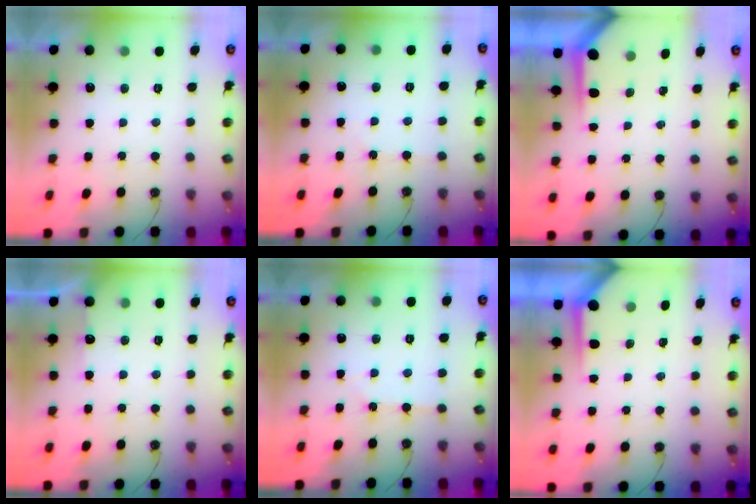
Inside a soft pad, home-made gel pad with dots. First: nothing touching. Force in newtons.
{"total": 1.8, "press": 1.8, "slide": 0.3}
{"total": 3.6, "press": 3.6, "slide": 0.4}
{"total": 4.3, "press": 4.3, "slide": 0.7}
{"total": 4.5, "press": 4.4, "slide": 0.7}
{"total": 3.7, "press": 3.7, "slide": 0.4}